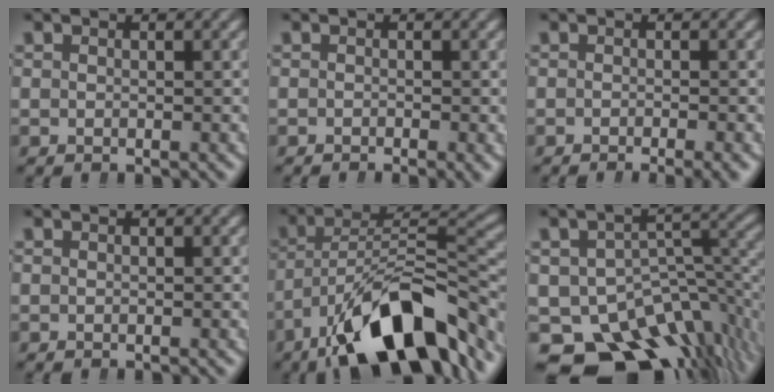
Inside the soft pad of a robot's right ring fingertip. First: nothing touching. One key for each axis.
{"total": 1.1, "fx": -0.9, "fy": -0.4, "fz": 0.5, "tx": 0.001, "ty": -0.002, "tz": -0.013}
{"total": 1.9, "fx": -1.6, "fy": -0.3, "fz": 1.0, "tx": -0.002, "ty": -0.002, "tz": -0.024}
{"total": 0.0}
{"total": 11.7, "fx": -5.1, "fy": 4.7, "fz": 9.5, "tx": -0.138, "ty": -0.014, "tz": -0.063}
{"total": 18.3, "fx": -9.8, "fy": 11.9, "fz": 9.8, "tx": -0.160, "ty": -0.065, "tz": -0.127}